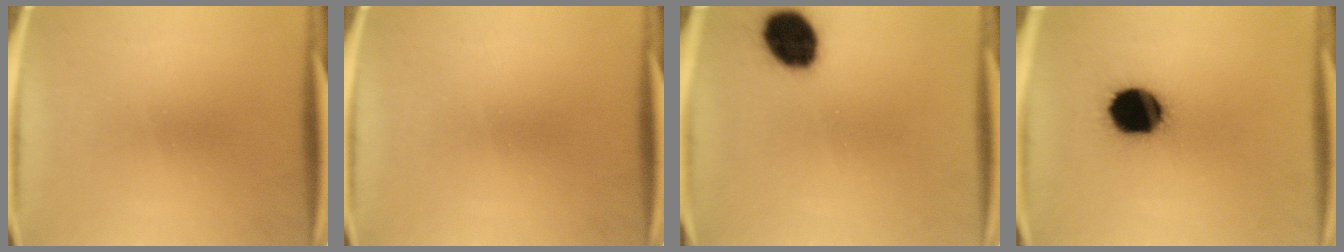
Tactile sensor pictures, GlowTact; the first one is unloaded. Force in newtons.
{"total": 0.0}
{"total": 12.5}
{"total": 17.1}